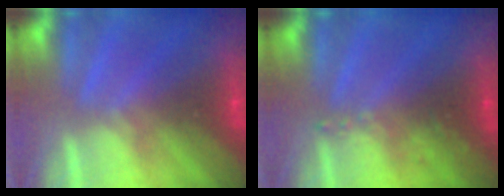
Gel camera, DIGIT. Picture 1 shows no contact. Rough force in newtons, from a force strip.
{"total": 2.5}